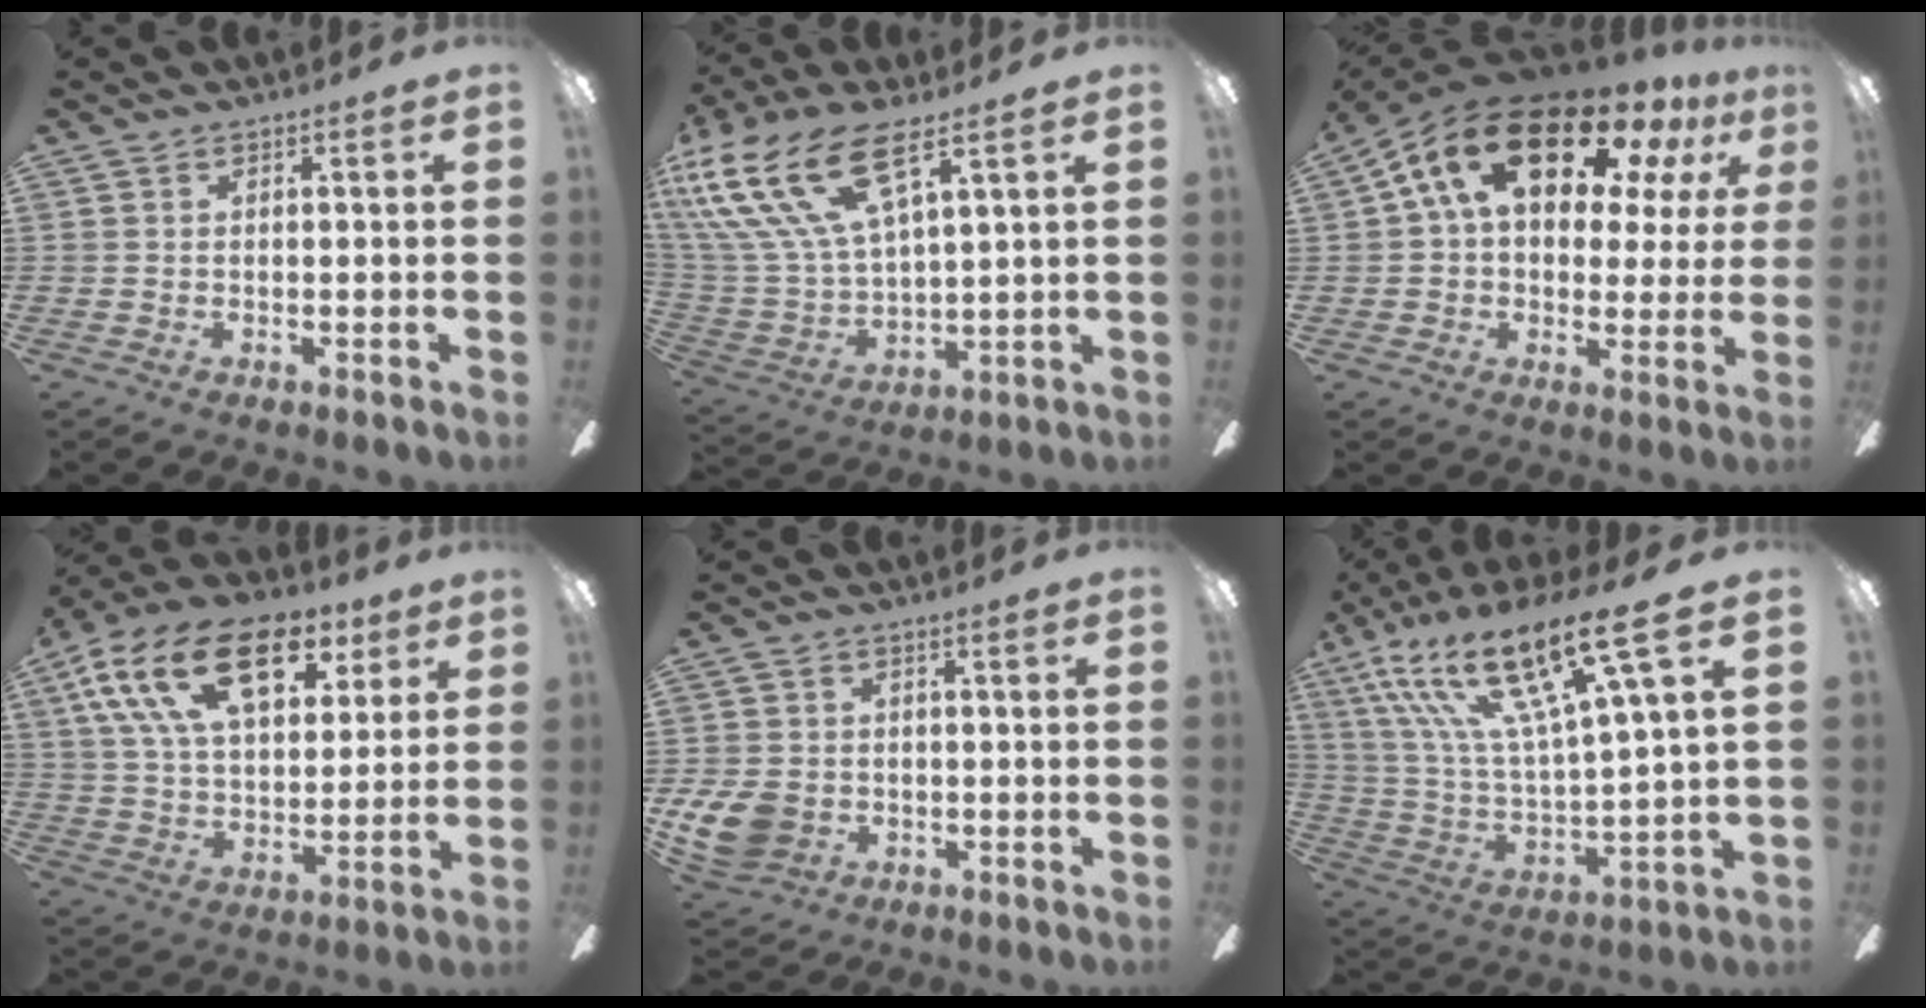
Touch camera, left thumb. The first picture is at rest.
{"total": 22.5, "force": [12.8, 8.9, 16.3], "torque": [-0.372, -0.066, 0.224]}
{"total": 22.6, "force": [11.5, 11.9, 15.4], "torque": [-0.270, -0.052, 0.193]}
{"total": 22.7, "force": [11.3, 12.4, 15.3], "torque": [-0.257, -0.037, 0.195]}
{"total": 8.7, "force": [-2.0, 7.1, 4.5], "torque": [-0.097, 0.010, -0.037]}
{"total": 23.8, "force": [14.5, 5.5, 18.1], "torque": [-0.364, -0.083, 0.234]}